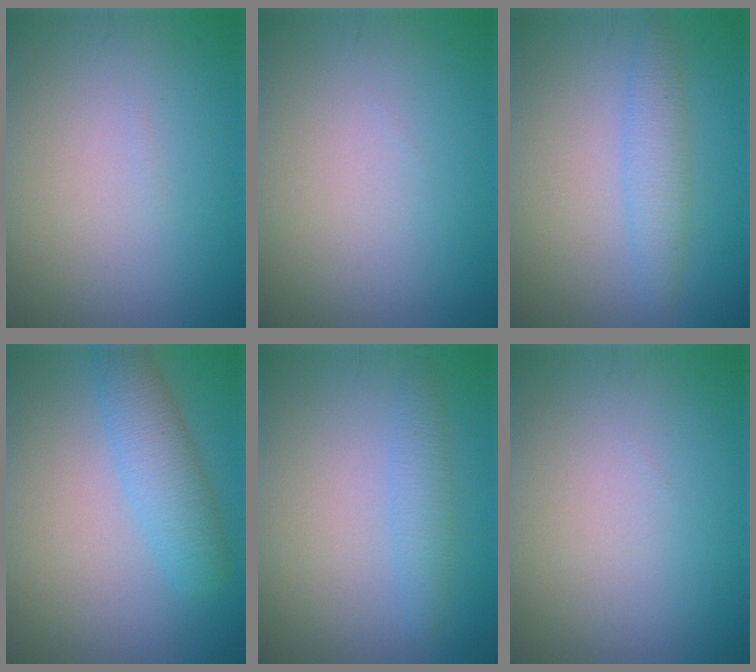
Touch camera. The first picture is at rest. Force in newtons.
{"total": 0.0}
{"total": 2.5, "press": 2.5, "slide": 0.2}
{"total": 4.0, "press": 4.0, "slide": 0.1}
{"total": 2.0, "press": 2.0, "slide": 0.1}
{"total": 0.0}